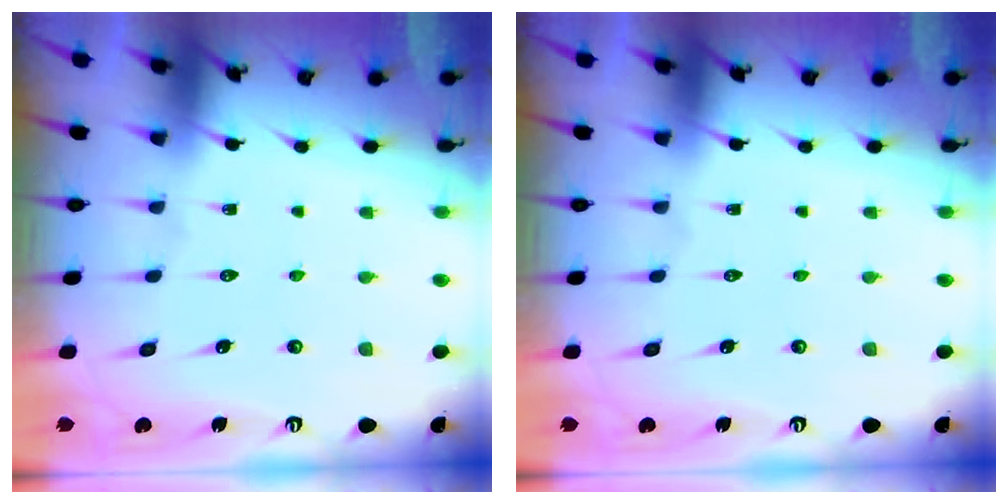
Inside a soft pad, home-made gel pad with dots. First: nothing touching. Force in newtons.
{"total": 0.0}